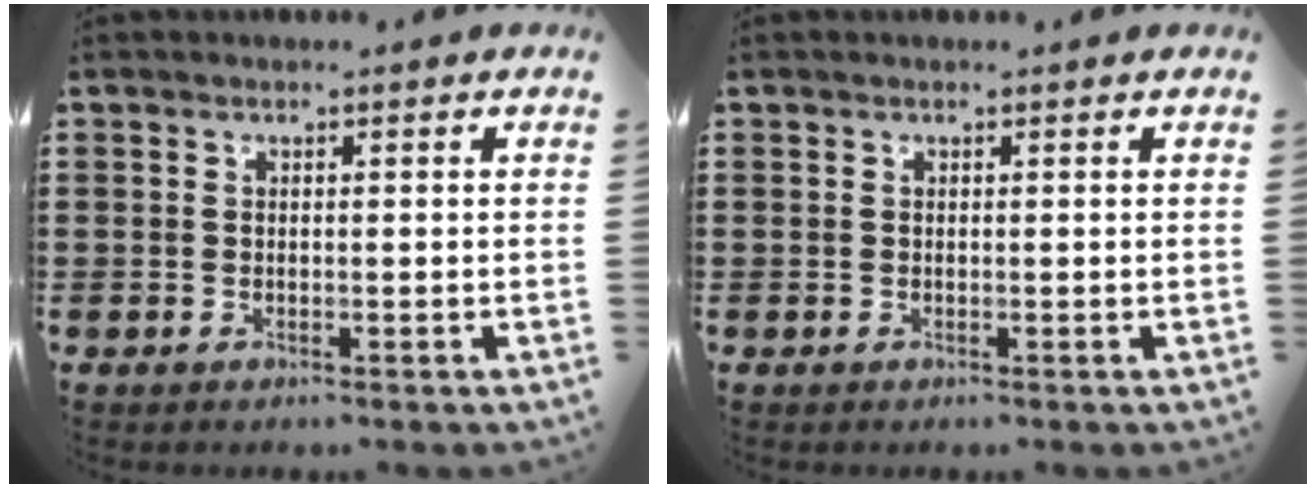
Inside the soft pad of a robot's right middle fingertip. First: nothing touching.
{"total": 0.0}